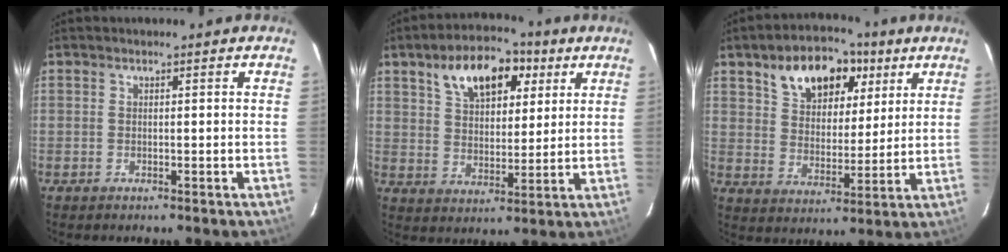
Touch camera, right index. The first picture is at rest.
{"total": 13.8, "force": [7.1, 7.5, 9.2], "torque": [-0.161, 0.031, 0.119]}
{"total": 15.0, "force": [8.2, 8.9, 9.0], "torque": [-0.164, 0.040, 0.142]}